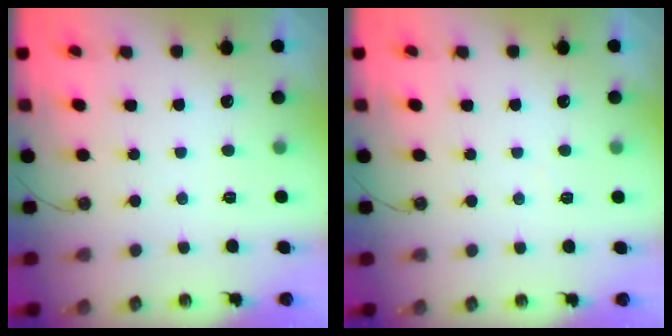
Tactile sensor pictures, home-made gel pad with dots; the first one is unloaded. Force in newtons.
{"total": 2.9, "press": 2.8, "slide": 0.5}